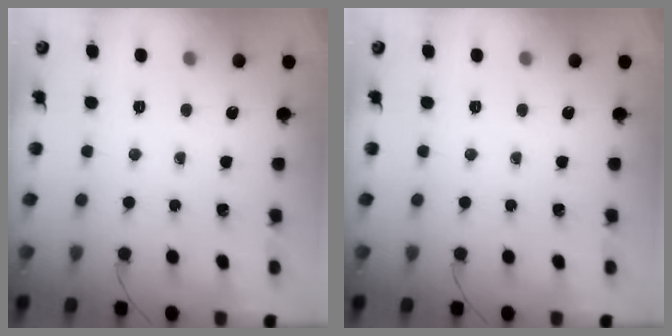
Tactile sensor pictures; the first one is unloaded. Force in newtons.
{"total": 0.0}